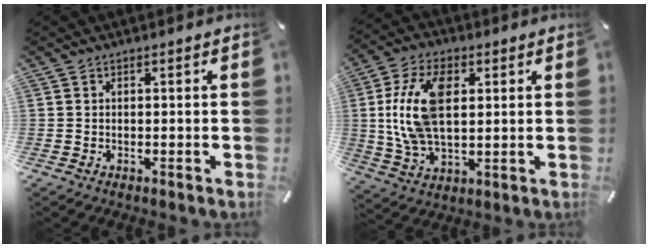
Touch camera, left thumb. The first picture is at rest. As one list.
[{"total": 15.3, "force": [2.7, 9.3, 11.9], "torque": [-0.275, 0.005, 0.043]}]